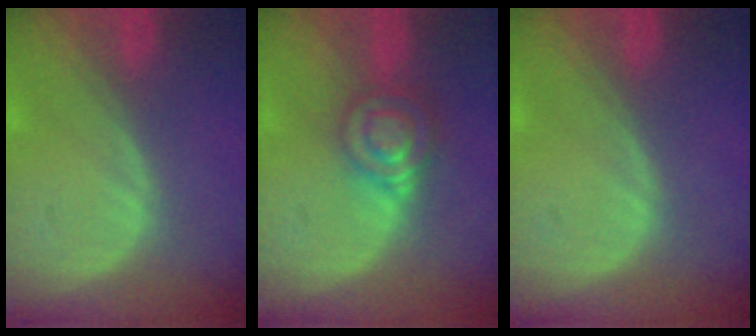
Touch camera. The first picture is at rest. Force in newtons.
{"total": 6.6, "press": 5.7, "slide": 3.4}
{"total": 0.0}